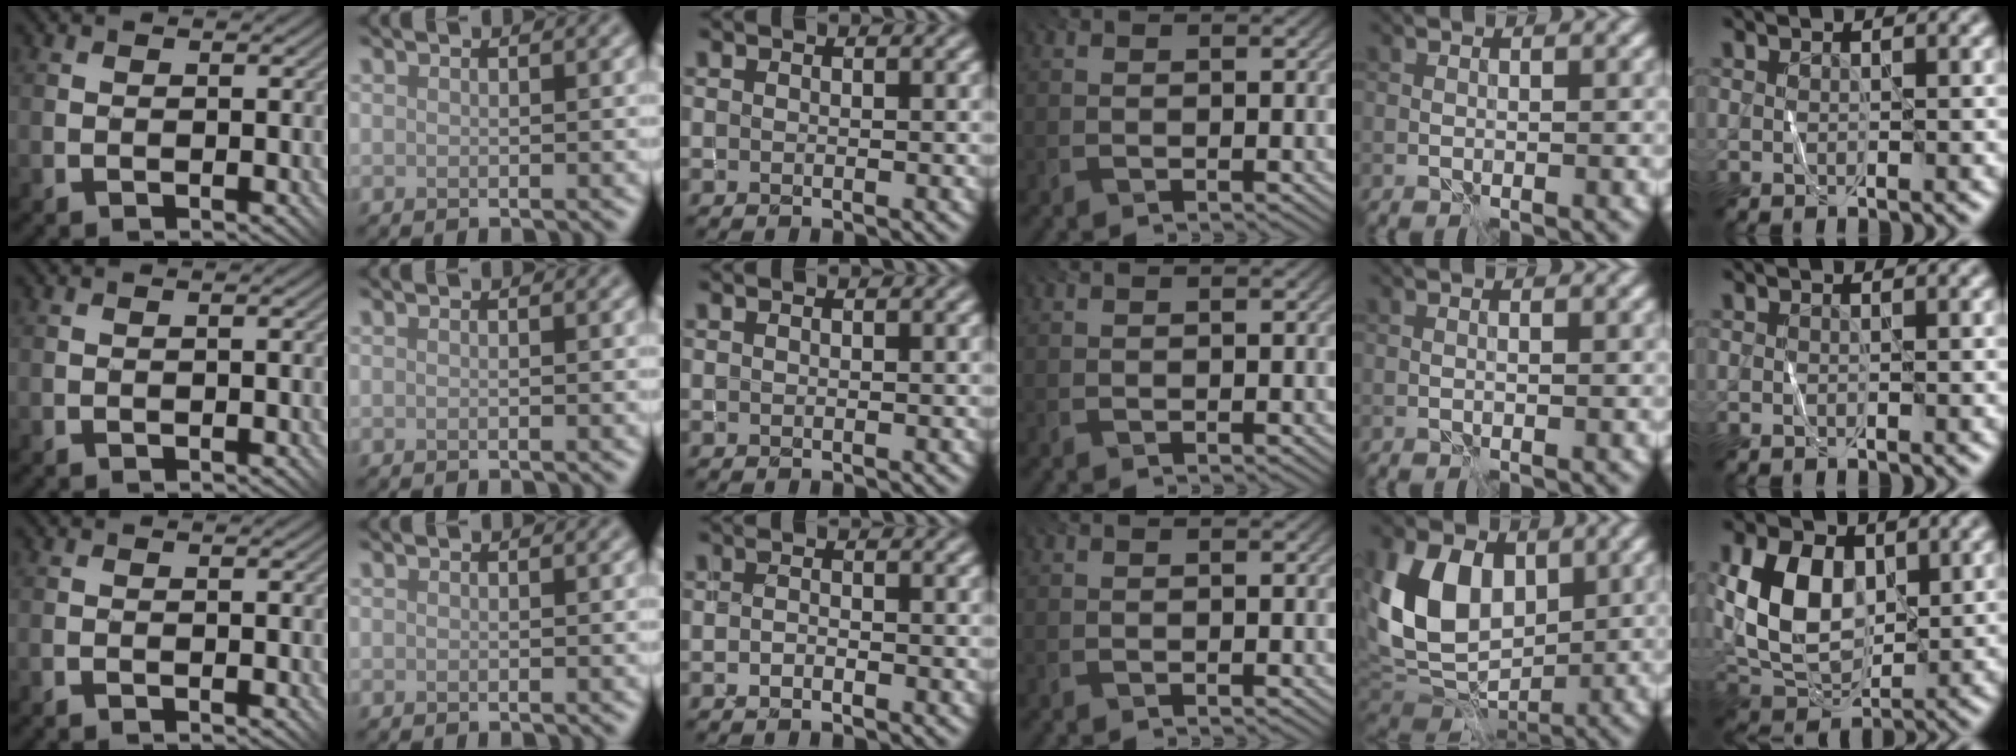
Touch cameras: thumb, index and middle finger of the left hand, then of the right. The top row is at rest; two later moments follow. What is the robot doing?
{"motion": "fold", "object": "shorts"}